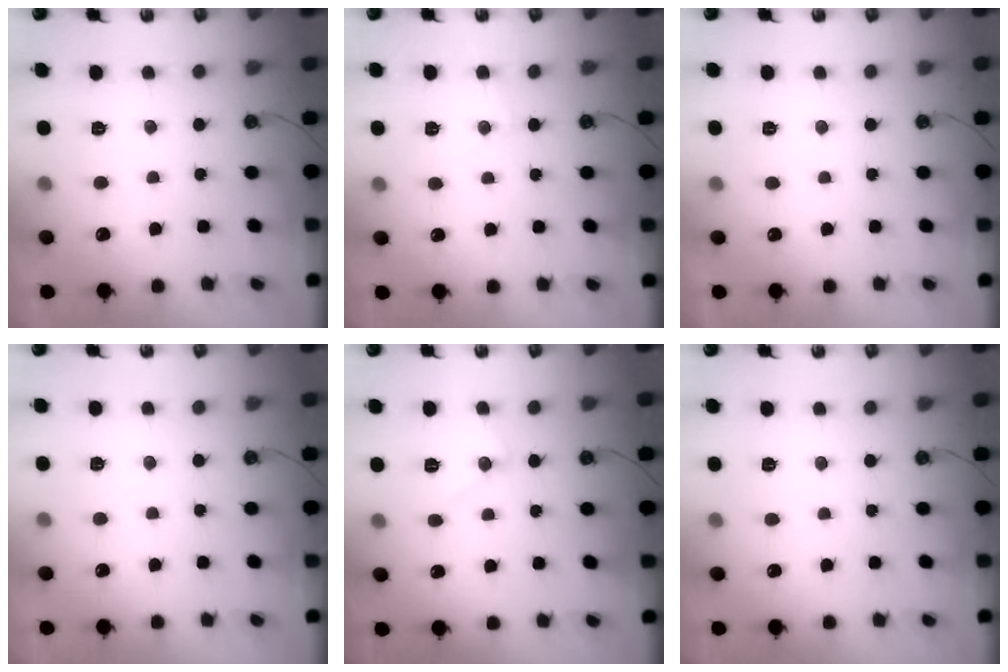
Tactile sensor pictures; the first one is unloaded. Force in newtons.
{"total": 3.6, "press": 3.5, "slide": 0.6}
{"total": 2.7, "press": 2.7, "slide": 0.5}
{"total": 2.6, "press": 2.6, "slide": 0.4}
{"total": 8.8, "press": 8.8, "slide": 0.7}
{"total": 4.2, "press": 4.2, "slide": 0.7}